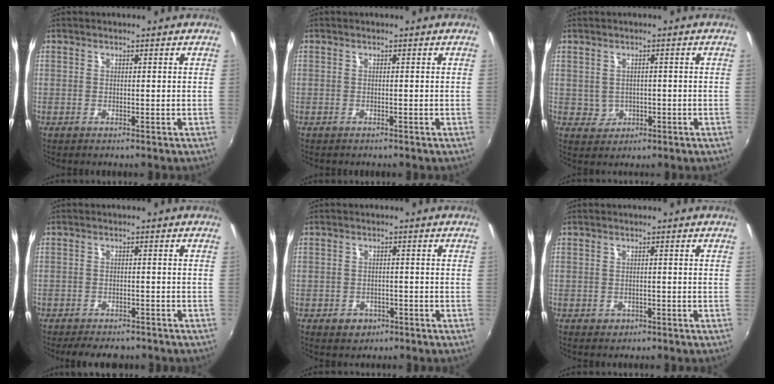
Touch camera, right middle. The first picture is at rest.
{"total": 0.7, "force": [-0.6, 0.2, 0.1], "torque": [-0.005, 0.000, -0.009]}
{"total": 2.9, "force": [-0.2, 2.8, 0.8], "torque": [-0.015, 0.006, 0.006]}
{"total": 7.4, "force": [-6.2, 2.8, 3.0], "torque": [-0.073, -0.013, -0.090]}
{"total": 3.4, "force": [-1.9, 2.6, 1.2], "torque": [-0.029, 0.002, -0.023]}
{"total": 1.7, "force": [-0.9, 1.3, 0.6], "torque": [-0.013, -0.002, -0.009]}